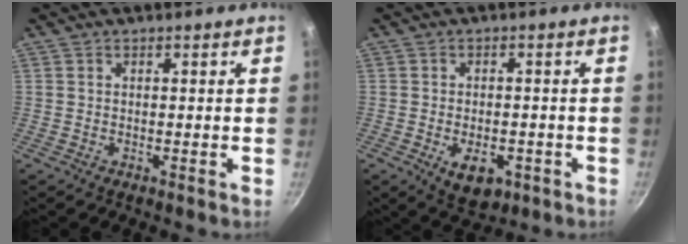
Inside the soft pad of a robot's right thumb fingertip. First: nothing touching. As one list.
[{"total": 7.3, "force": [-2.7, 4.4, 5.2], "torque": [-0.056, 0.006, -0.027]}]